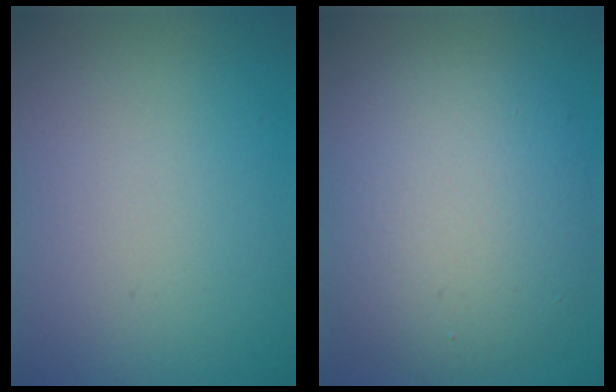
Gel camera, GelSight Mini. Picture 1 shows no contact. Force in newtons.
{"total": 8.3, "press": 8.3, "slide": 0.3}